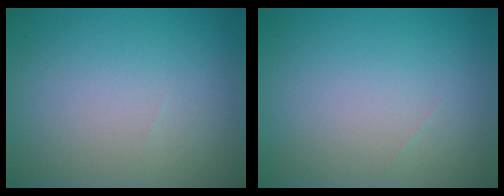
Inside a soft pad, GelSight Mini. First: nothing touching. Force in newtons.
{"total": 0.0}